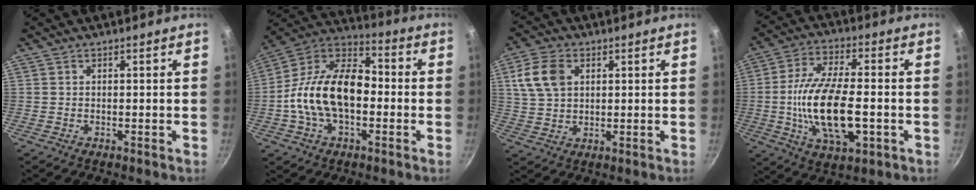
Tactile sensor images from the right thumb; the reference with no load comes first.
{"total": 18.9, "force": [-2.4, 11.5, 14.8], "torque": [-0.235, 0.045, -0.064]}
{"total": 8.9, "force": [2.8, 6.1, 5.8], "torque": [-0.103, 0.003, 0.055]}
{"total": 17.5, "force": [-2.8, 7.5, 15.5], "torque": [-0.285, 0.013, -0.055]}